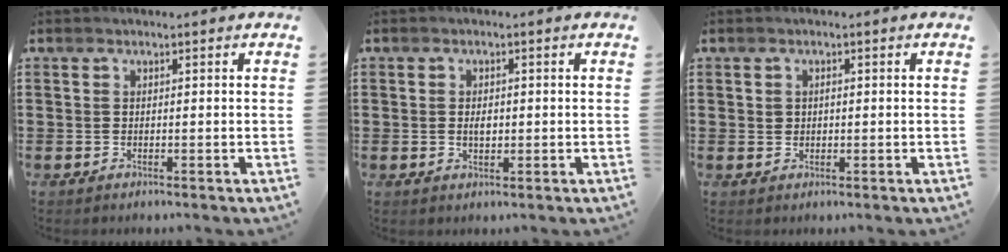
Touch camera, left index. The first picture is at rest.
{"total": 1.8, "force": [0.1, 0.9, 1.5], "torque": [-0.031, 0.005, 0.000]}
{"total": 0.9, "force": [0.3, 0.7, 0.5], "torque": [-0.013, 0.004, 0.006]}